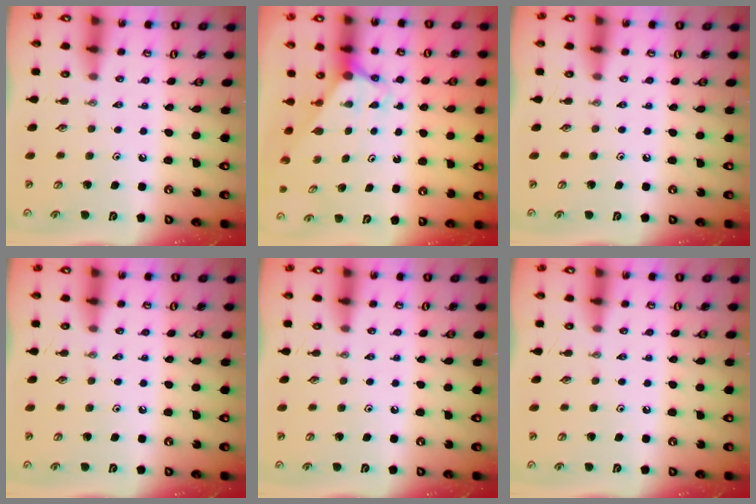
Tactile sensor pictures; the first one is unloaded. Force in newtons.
{"total": 3.0, "press": 3.0, "slide": 0.0}
{"total": 0.0}
{"total": 0.0}
{"total": 0.0}
{"total": 0.0}